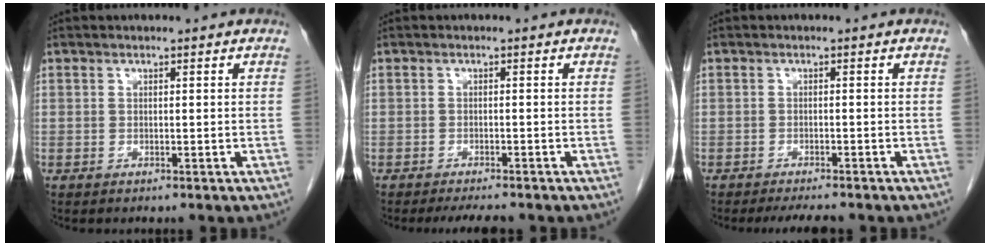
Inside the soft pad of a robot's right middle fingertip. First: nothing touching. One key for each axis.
{"total": 3.8, "fx": -3.3, "fy": 0.5, "fz": 1.8, "tx": -0.024, "ty": -0.007, "tz": -0.048}
{"total": 3.9, "fx": -3.5, "fy": 0.5, "fz": 1.8, "tx": -0.024, "ty": -0.008, "tz": -0.051}